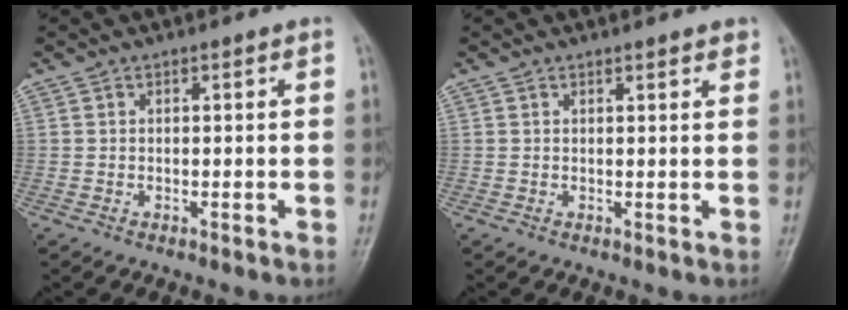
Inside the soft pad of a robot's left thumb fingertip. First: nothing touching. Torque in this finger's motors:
{"motor_torque": [-0.31, -0.08, 0.06, 0.14, 0.01]}